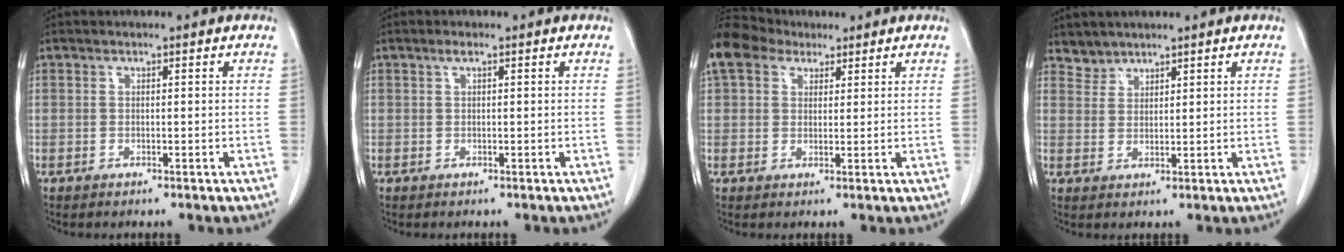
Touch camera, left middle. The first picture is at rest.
{"total": 0.7, "force": [0.4, 0.1, 0.6], "torque": [-0.012, 0.003, 0.006]}
{"total": 7.0, "force": [4.8, 4.3, 2.6], "torque": [-0.066, 0.038, 0.096]}
{"total": 2.3, "force": [2.1, 0.8, -0.5], "torque": [0.014, 0.005, 0.040]}